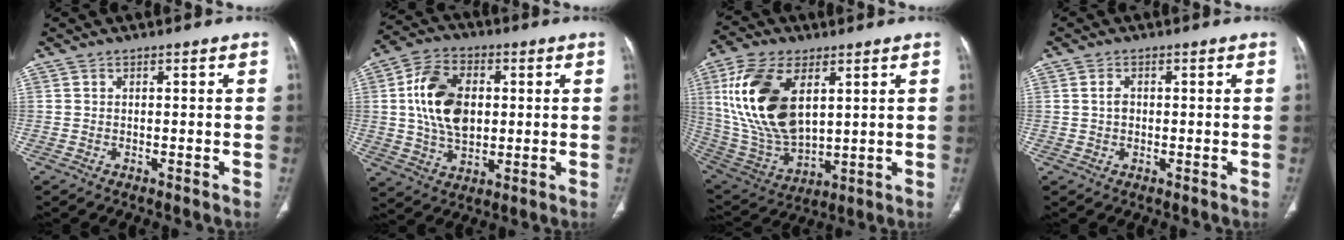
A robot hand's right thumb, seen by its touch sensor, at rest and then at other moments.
{"total": 14.2, "force": [1.7, 9.3, 10.6], "torque": [-0.177, 0.004, 0.032]}
{"total": 20.6, "force": [5.7, 11.3, 16.3], "torque": [-0.323, -0.024, 0.119]}
{"total": 1.9, "force": [0.2, 1.4, 1.3], "torque": [-0.025, 0.004, 0.005]}